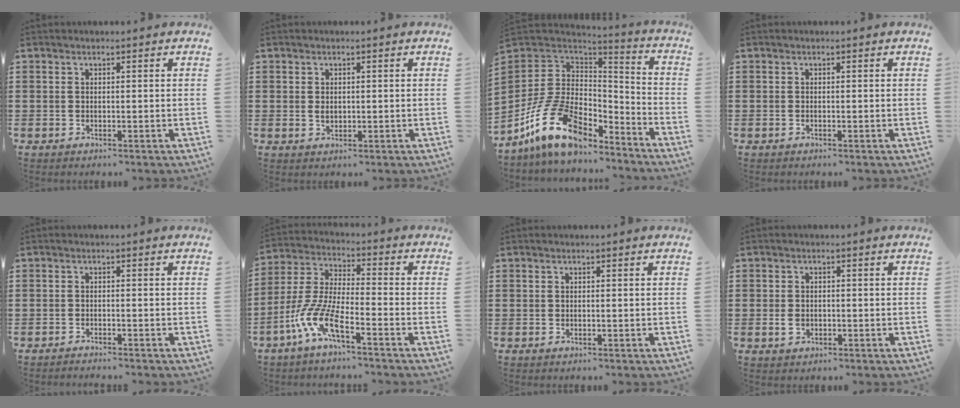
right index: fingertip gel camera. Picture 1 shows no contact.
{"total": 1.3, "force": [0.2, 0.9, 0.8], "torque": [-0.018, 0.006, 0.003]}
{"total": 14.9, "force": [-7.9, 8.5, 9.3], "torque": [-0.213, 0.024, -0.143]}
{"total": 0.0}
{"total": 0.8, "force": [-0.8, -0.1, -0.1], "torque": [0.000, 0.002, -0.016]}
{"total": 8.6, "force": [-5.6, 1.3, 6.4], "torque": [-0.177, -0.023, -0.119]}
{"total": 0.0}
{"total": 1.9, "force": [-0.5, 1.4, 1.2], "torque": [-0.033, 0.000, -0.014]}